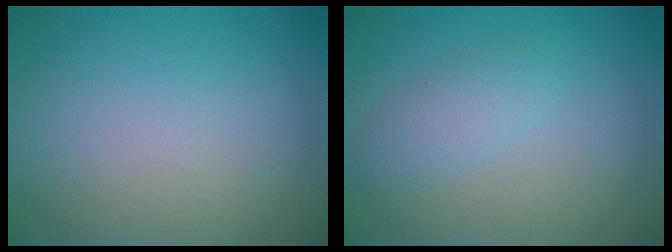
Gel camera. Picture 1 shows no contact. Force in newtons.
{"total": 2.1, "press": 2.1, "slide": 0.1}